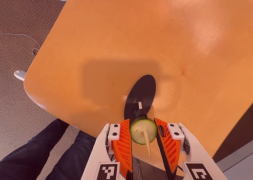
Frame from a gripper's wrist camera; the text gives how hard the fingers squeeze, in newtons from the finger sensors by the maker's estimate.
{"total": 11.5, "left": 11.1, "right": 11.8}